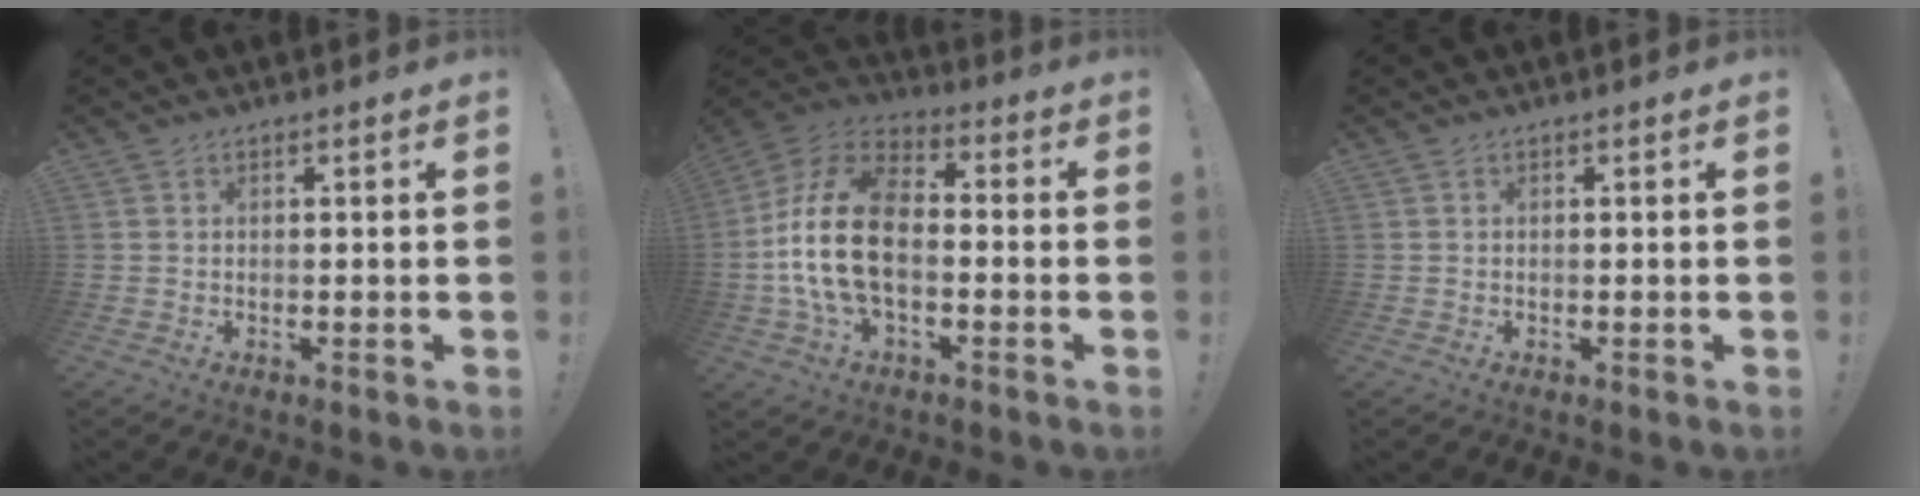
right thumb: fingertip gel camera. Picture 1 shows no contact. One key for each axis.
{"total": 19.5, "fx": -2.6, "fy": 11.8, "fz": 15.3, "tx": -0.300, "ty": 0.030, "tz": -0.036}
{"total": 0.0}